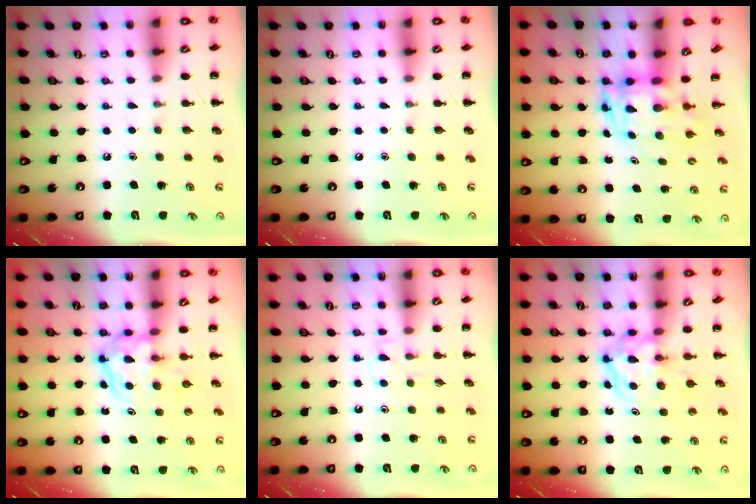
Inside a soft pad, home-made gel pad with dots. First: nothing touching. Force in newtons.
{"total": 0.0}
{"total": 3.8, "press": 3.7, "slide": 0.7}
{"total": 3.9, "press": 3.9, "slide": 0.4}
{"total": 4.8, "press": 4.6, "slide": 1.5}
{"total": 3.9, "press": 3.9, "slide": 0.5}